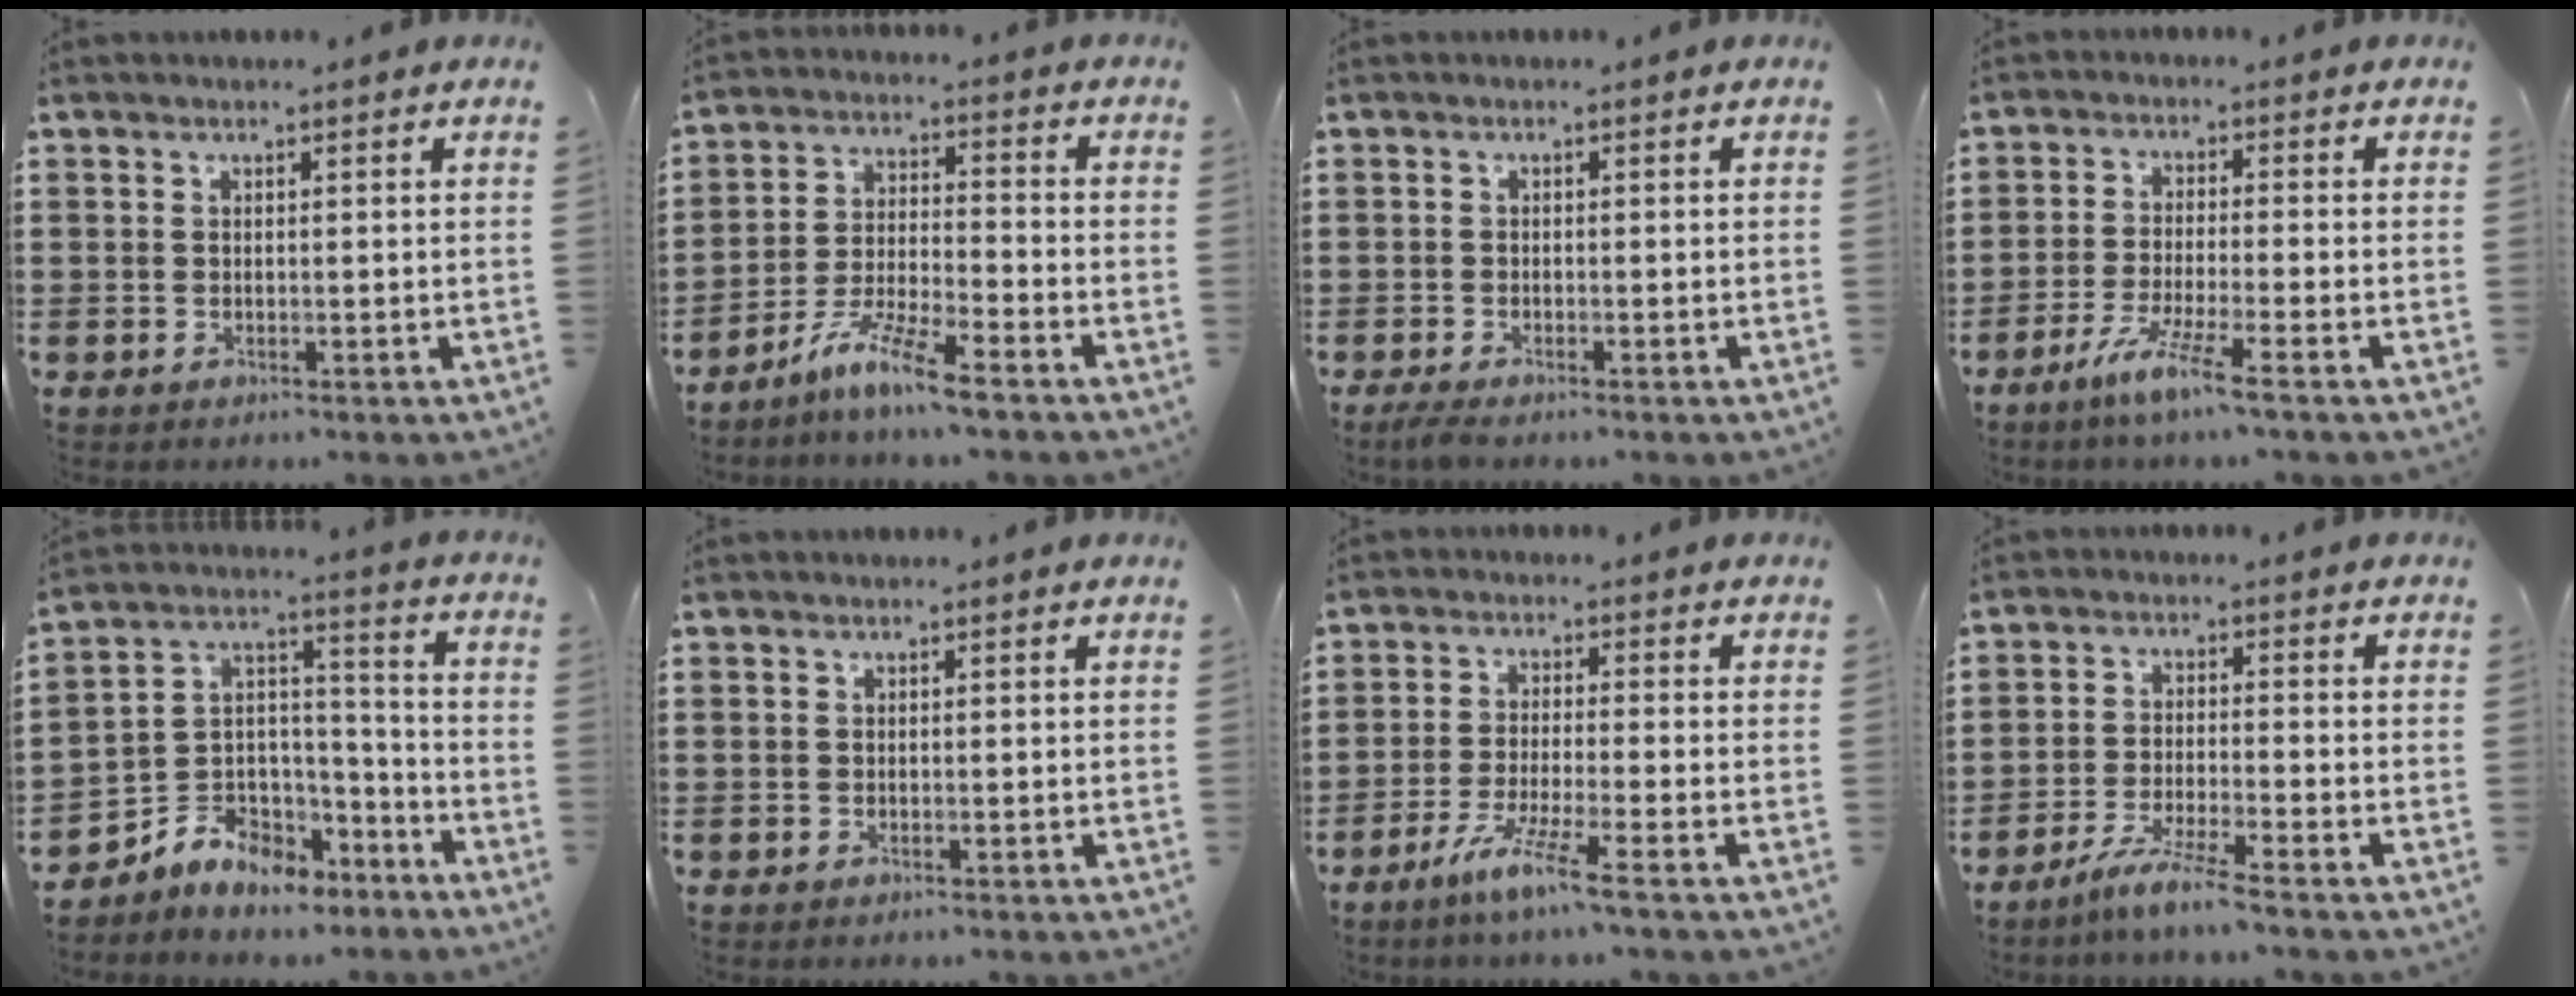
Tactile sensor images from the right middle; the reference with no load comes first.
{"total": 7.8, "force": [-6.3, 0.0, 4.5], "torque": [-0.098, -0.012, -0.121]}
{"total": 1.3, "force": [-1.0, 0.1, 0.7], "torque": [-0.020, -0.005, -0.021]}
{"total": 5.7, "force": [-4.2, -0.4, 3.9], "torque": [-0.083, -0.016, -0.078]}
{"total": 6.1, "force": [-5.5, 2.6, -0.7], "torque": [-0.003, 0.003, -0.109]}
{"total": 0.0}
{"total": 5.8, "force": [-4.3, -0.4, 3.9], "torque": [-0.083, -0.017, -0.081]}
{"total": 5.2, "force": [-4.4, -0.6, 2.7], "torque": [-0.064, -0.019, -0.083]}